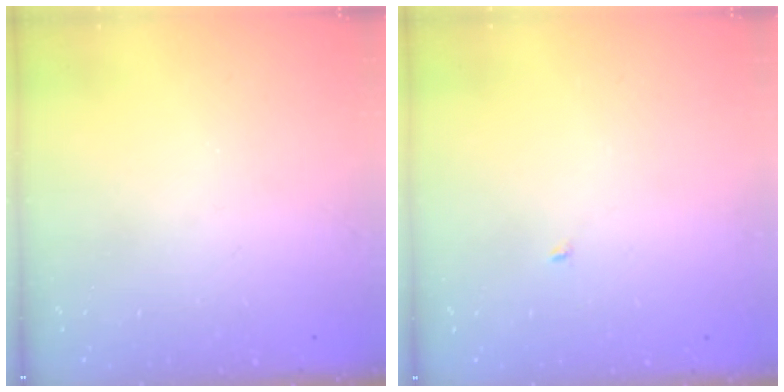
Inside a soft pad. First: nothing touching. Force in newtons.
{"total": 1.9, "press": 1.9, "slide": 0.2}